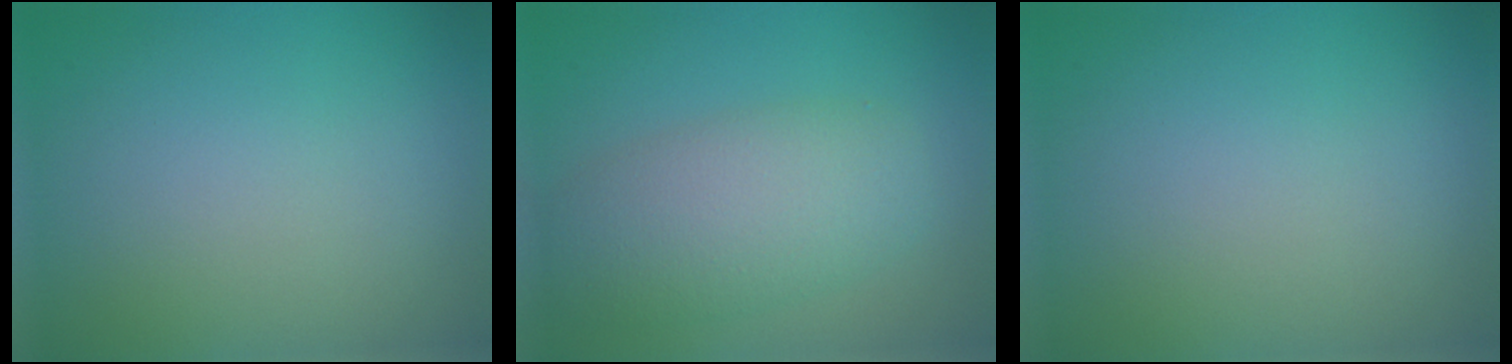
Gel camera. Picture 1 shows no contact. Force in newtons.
{"total": 5.8, "press": 5.7, "slide": 0.2}
{"total": 0.0}